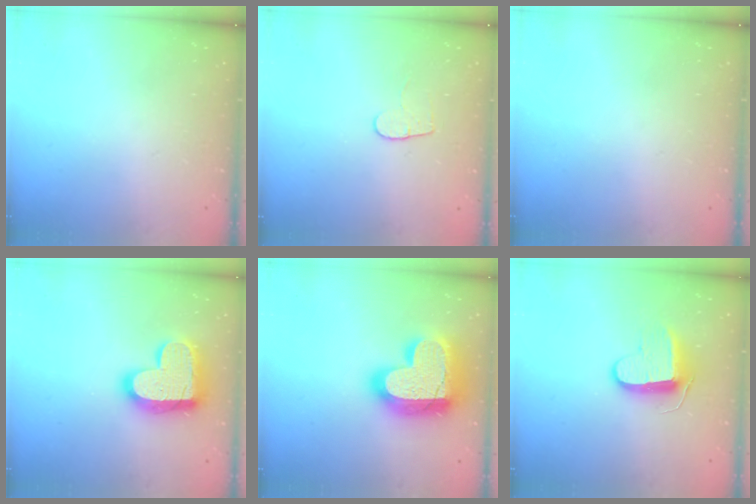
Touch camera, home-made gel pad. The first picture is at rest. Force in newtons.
{"total": 4.5, "press": 4.4, "slide": 0.5}
{"total": 0.0}
{"total": 17.9, "press": 17.9, "slide": 1.4}
{"total": 26.4, "press": 26.3, "slide": 2.0}
{"total": 9.7, "press": 9.7, "slide": 0.4}